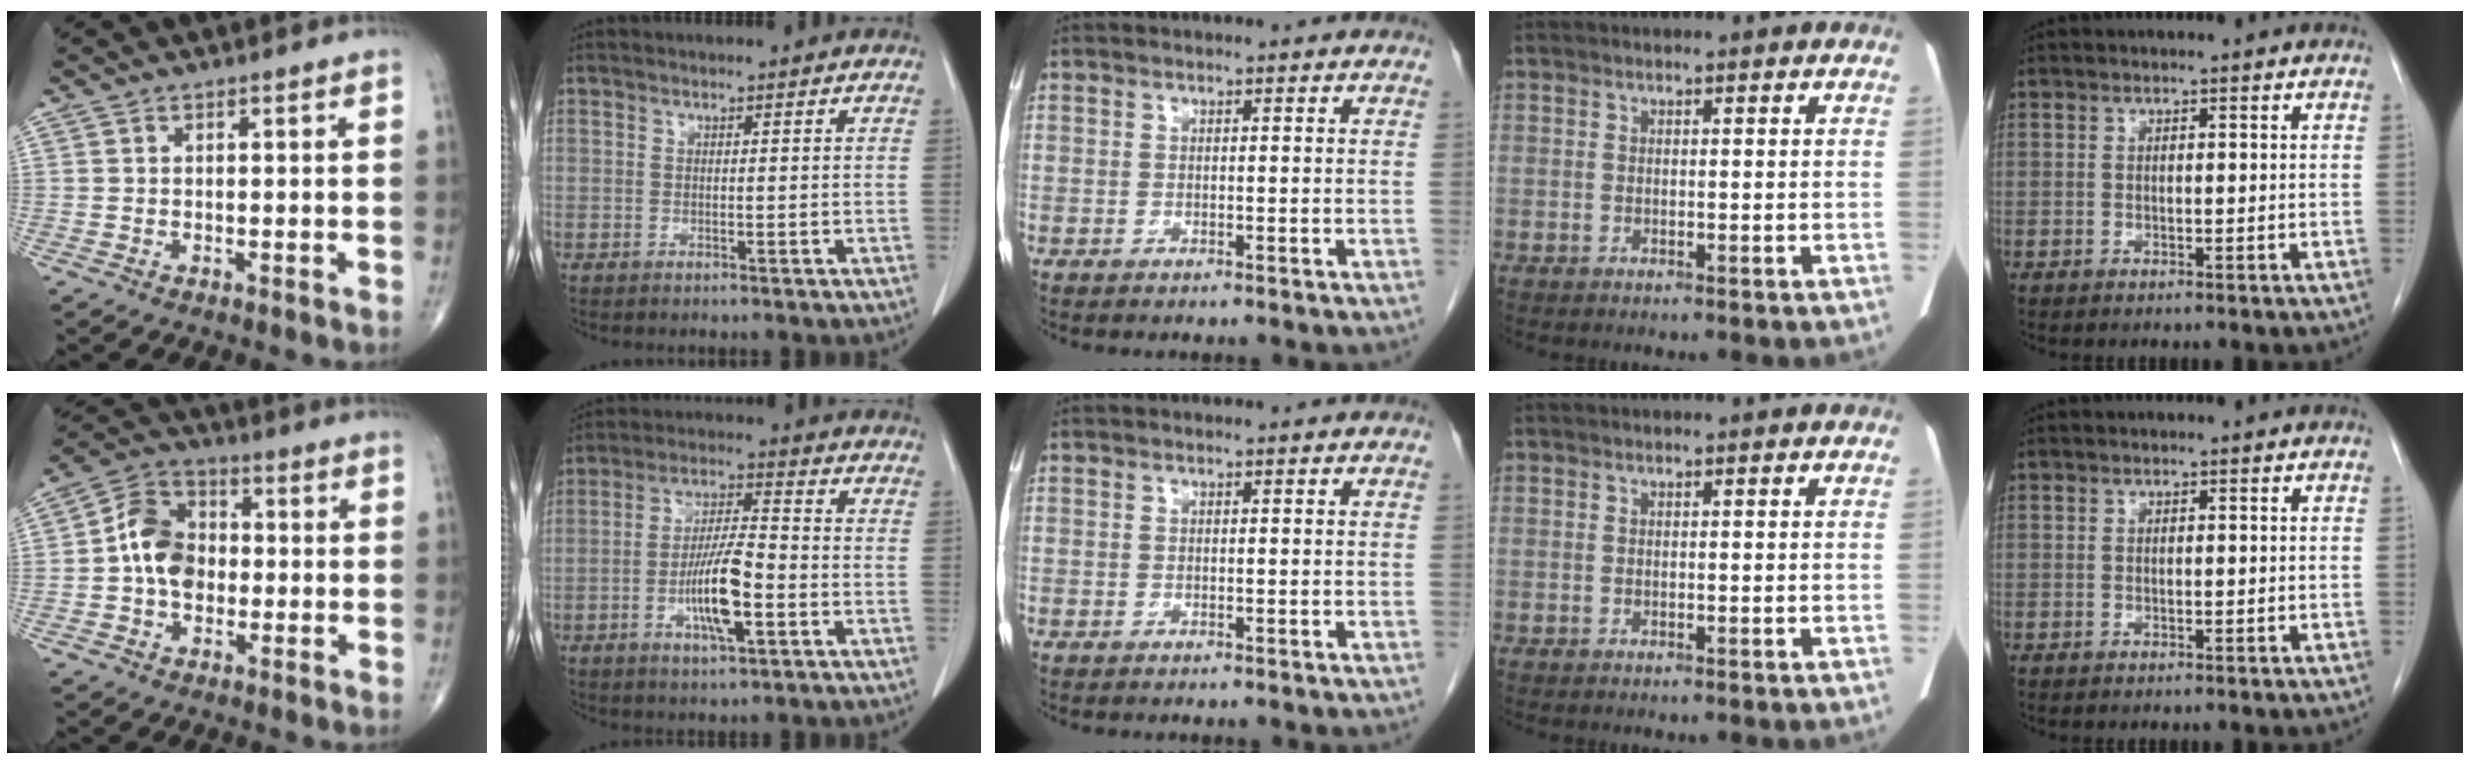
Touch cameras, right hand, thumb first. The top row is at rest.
{"thumb": {"total": 10.0, "force": [-0.6, 7.5, 6.6], "torque": [-0.096, 0.029, -0.024]}, "index": {"total": 9.5, "force": [-3.1, 1.8, 8.9], "torque": [-0.167, 0.001, -0.056]}}